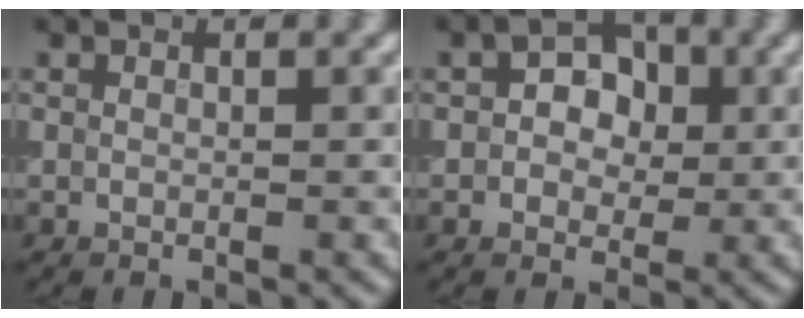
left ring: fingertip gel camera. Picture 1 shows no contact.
{"total": 3.7, "force": [0.4, 2.8, 2.3], "torque": [-0.029, 0.004, -0.005]}